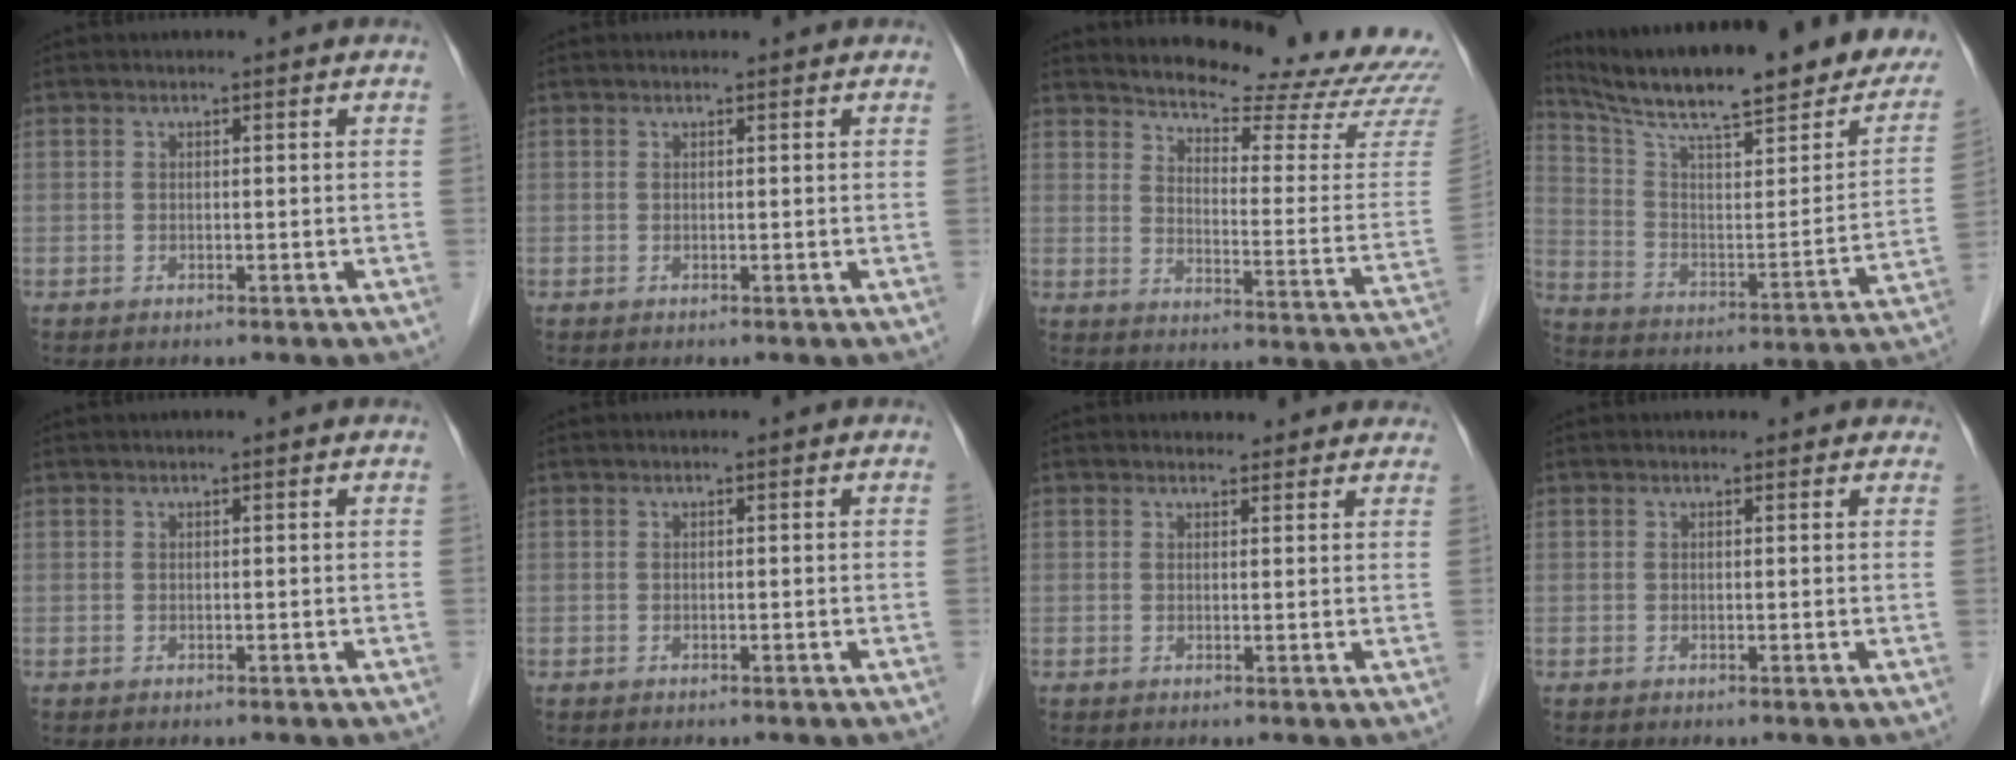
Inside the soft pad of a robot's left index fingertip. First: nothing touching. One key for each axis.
{"total": 0.6, "fx": 0.6, "fy": 0.2, "fz": 0.1, "tx": -0.007, "ty": 0.004, "tz": 0.007}
{"total": 22.5, "fx": 21.1, "fy": 1.9, "fz": 7.5, "tx": -0.102, "ty": -0.104, "tz": 0.251}
{"total": 28.5, "fx": 22.5, "fy": 4.5, "fz": 16.9, "tx": -0.269, "ty": -0.027, "tz": 0.316}
{"total": 0.9, "fx": 0.8, "fy": -0.1, "fz": 0.5, "tx": -0.007, "ty": 0.015, "tz": 0.015}
{"total": 0.0}
{"total": 4.8, "fx": 4.4, "fy": 1.7, "fz": 0.6, "tx": 0.002, "ty": 0.009, "tz": 0.041}
{"total": 2.5, "fx": 2.3, "fy": 1.1, "fz": 0.5, "tx": -0.003, "ty": 0.009, "tz": 0.015}